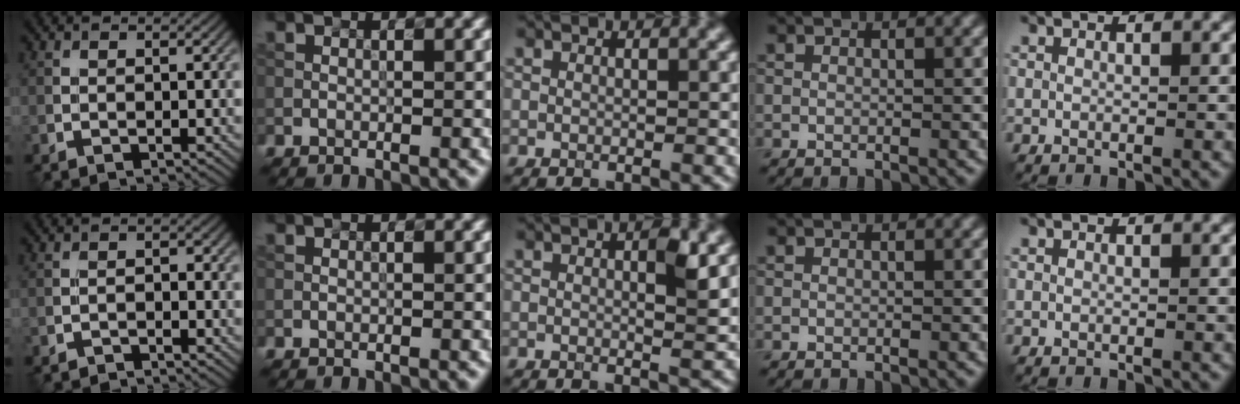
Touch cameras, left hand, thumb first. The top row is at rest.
{"thumb": {"total": 1.3, "force": [-1.2, 0.4, 0.4], "torque": [-0.005, 0.001, -0.025]}, "middle": {"total": 2.3, "force": [0.6, 0.4, 2.2], "torque": [-0.028, -0.004, 0.007]}}